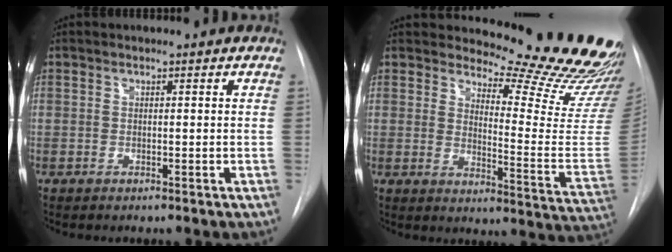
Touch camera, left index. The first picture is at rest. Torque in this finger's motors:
{"motor_torque": [1.09, -1.05, 0.06, -0.05]}